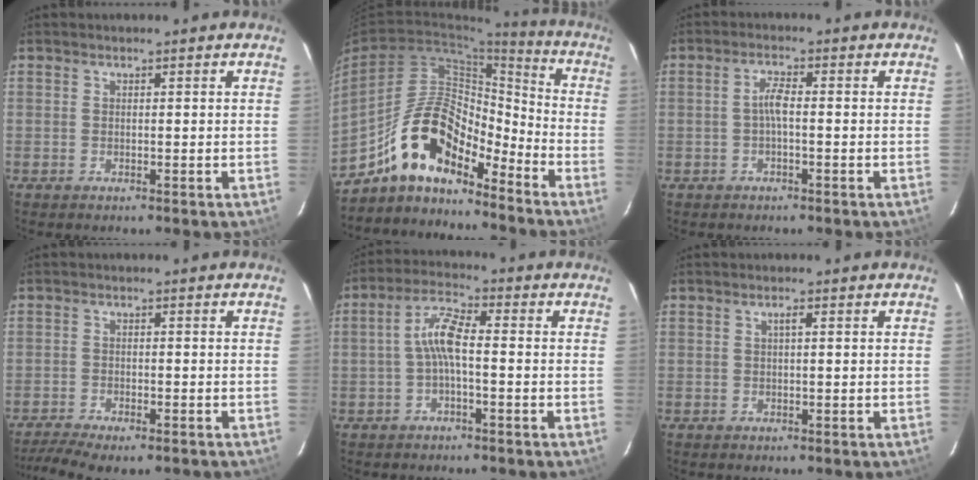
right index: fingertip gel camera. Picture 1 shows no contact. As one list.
[{"total": 14.5, "force": [-11.3, 4.8, 7.8], "torque": [-0.143, 0.024, -0.209]}, {"total": 2.4, "force": [-0.6, 0.4, 2.3], "torque": [-0.048, 0.008, -0.011]}, {"total": 8.9, "force": [-7.0, 2.3, 4.9], "torque": [-0.118, -0.026, -0.116]}, {"total": 5.6, "force": [-1.1, 1.4, 5.3], "torque": [-0.115, 0.018, -0.024]}, {"total": 0.9, "force": [0.2, 0.0, 0.9], "torque": [-0.016, 0.005, 0.002]}]